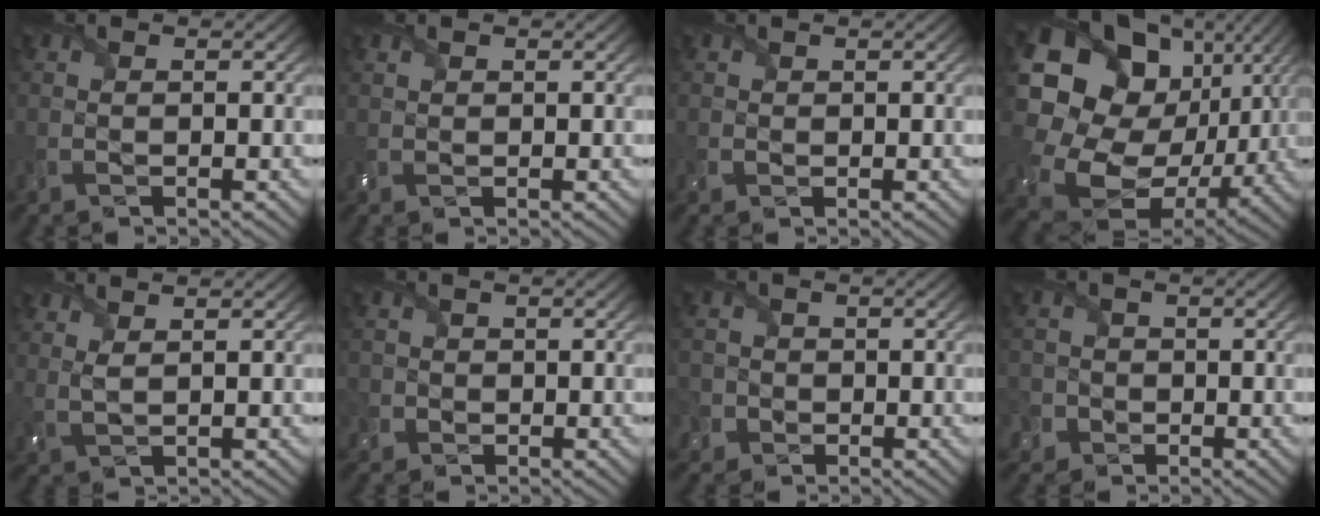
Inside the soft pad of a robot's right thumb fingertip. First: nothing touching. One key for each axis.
{"total": 0.8, "fx": 0.6, "fy": 0.5, "fz": 0.2, "tx": -0.009, "ty": 0.002, "tz": 0.013}
{"total": 1.0, "fx": 0.4, "fy": 0.9, "fz": 0.0, "tx": -0.002, "ty": -0.002, "tz": 0.005}
{"total": 21.2, "fx": 2.6, "fy": 17.2, "fz": 12.1, "tx": -0.304, "ty": -0.022, "tz": 0.073}
{"total": 2.1, "fx": 1.5, "fy": 0.4, "fz": 1.4, "tx": -0.038, "ty": 0.001, "tz": 0.036}
{"total": 2.6, "fx": -0.3, "fy": 2.6, "fz": 0.3, "tx": -0.016, "ty": 0.001, "tz": -0.012}
{"total": 4.0, "fx": -1.0, "fy": 3.8, "fz": 0.7, "tx": -0.026, "ty": 0.005, "tz": -0.038}
{"total": 4.4, "fx": -1.3, "fy": 4.1, "fz": 0.8, "tx": -0.030, "ty": 0.001, "tz": -0.046}